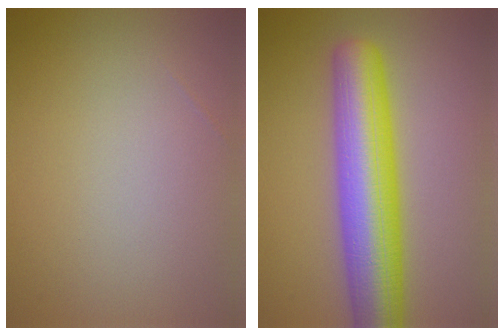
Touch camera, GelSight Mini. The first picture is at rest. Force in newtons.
{"total": 9.8, "press": 9.8, "slide": 0.2}